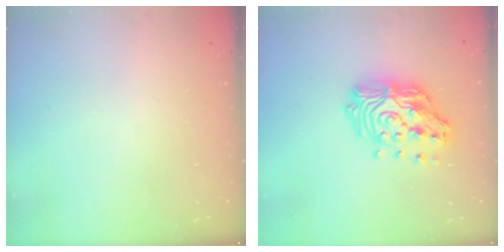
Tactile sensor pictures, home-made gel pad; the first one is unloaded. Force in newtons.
{"total": 20.2, "press": 20.1, "slide": 2.1}